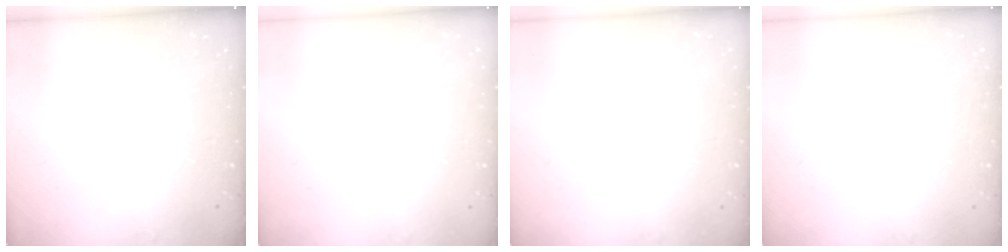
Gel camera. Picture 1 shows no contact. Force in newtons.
{"total": 0.0}
{"total": 0.0}
{"total": 0.0}